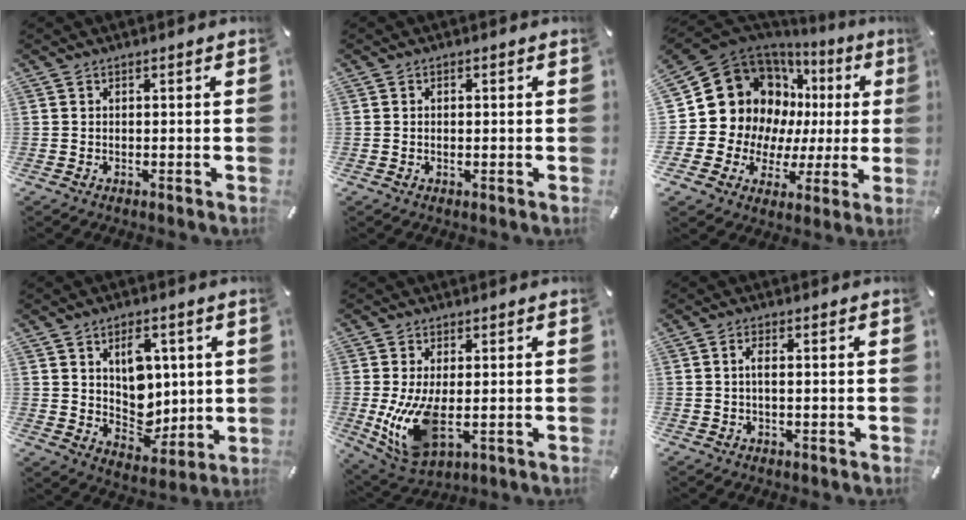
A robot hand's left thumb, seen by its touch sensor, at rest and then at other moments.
{"total": 0.9, "force": [-0.1, 0.5, 0.8], "torque": [-0.016, 0.001, -0.002]}
{"total": 19.2, "force": [6.1, 15.6, 9.3], "torque": [-0.169, -0.054, 0.132]}
{"total": 7.4, "force": [2.5, 5.8, 3.9], "torque": [-0.035, -0.016, 0.039]}
{"total": 12.6, "force": [-0.4, 6.7, 10.6], "torque": [-0.218, -0.030, -0.005]}
{"total": 2.2, "force": [0.1, 0.6, 2.2], "torque": [-0.040, 0.000, 0.000]}